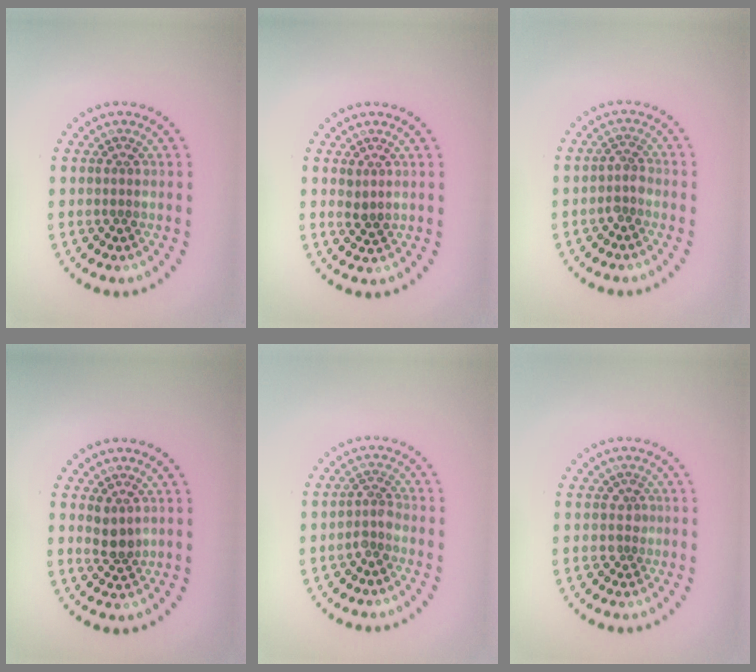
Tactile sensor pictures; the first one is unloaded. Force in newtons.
{"total": 1.1, "press": 1.0, "slide": 0.5}
{"total": 1.5, "press": 1.2, "slide": 0.9}
{"total": 1.9, "press": 1.6, "slide": 1.0}
{"total": 1.8, "press": 1.3, "slide": 1.2}
{"total": 1.0, "press": 0.7, "slide": 0.7}